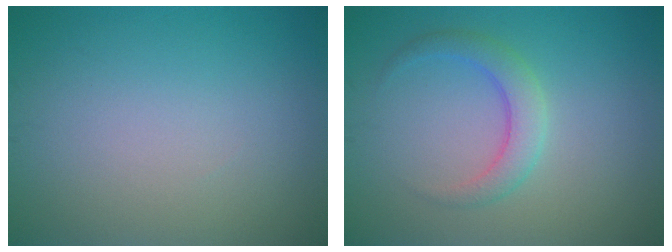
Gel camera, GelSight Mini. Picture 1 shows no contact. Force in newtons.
{"total": 2.7, "press": 2.7, "slide": 0.2}